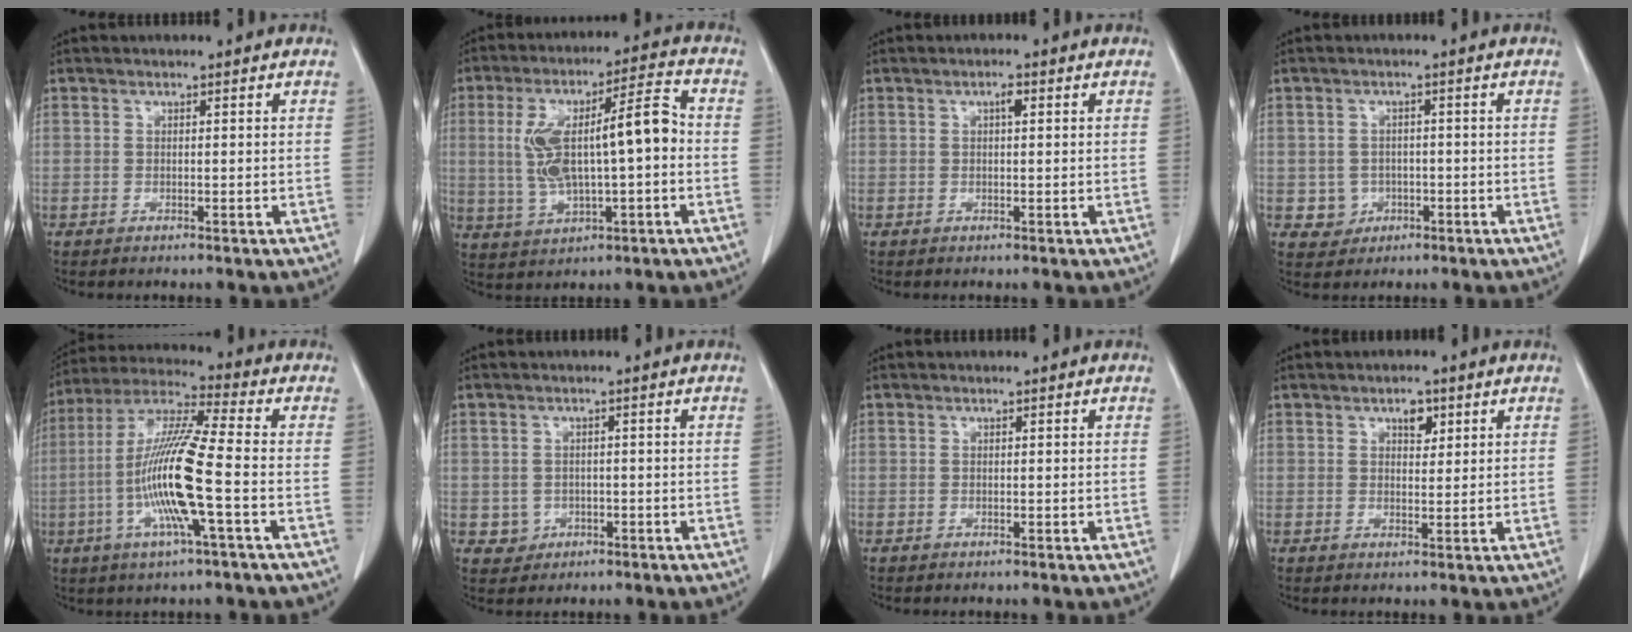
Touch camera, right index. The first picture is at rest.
{"total": 13.7, "force": [0.0, 3.5, 13.2], "torque": [-0.249, 0.033, 0.007]}
{"total": 1.3, "force": [0.5, 0.4, 1.2], "torque": [-0.020, 0.003, 0.006]}
{"total": 3.3, "force": [-0.6, 3.2, 0.2], "torque": [0.012, 0.011, 0.000]}
{"total": 14.5, "force": [-3.2, 0.2, 14.2], "torque": [-0.288, -0.005, -0.071]}
{"total": 2.6, "force": [-0.5, 2.5, 0.3], "torque": [0.009, 0.008, 0.002]}
{"total": 0.0}
{"total": 2.7, "force": [1.5, 1.4, 1.7], "torque": [-0.024, 0.000, 0.024]}